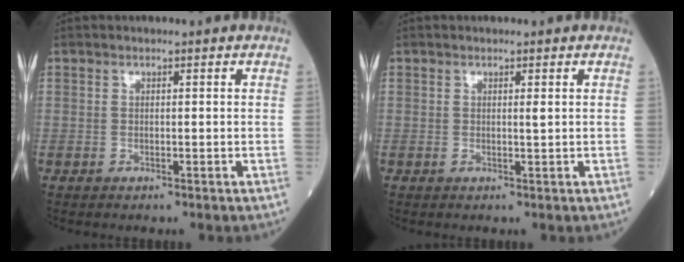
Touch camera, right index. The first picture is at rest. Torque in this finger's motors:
{"motor_torque": [0.29, 0.04, 0.11, 0.03]}